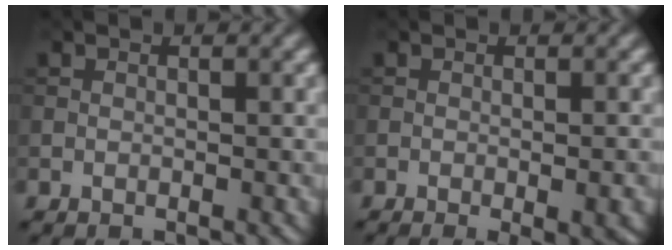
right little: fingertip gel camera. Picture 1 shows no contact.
{"total": 5.7, "force": [-2.3, 1.8, 4.9], "torque": [-0.048, -0.014, -0.015]}